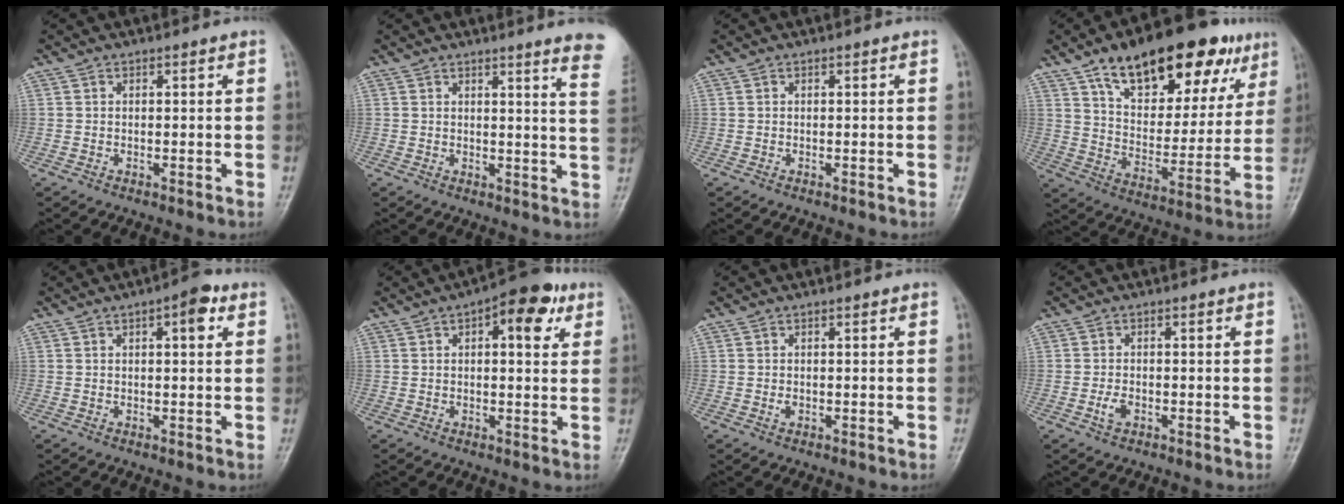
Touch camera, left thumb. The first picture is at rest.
{"total": 8.9, "force": [7.1, -0.2, 5.4], "torque": [-0.046, -0.048, 0.056]}
{"total": 0.0}
{"total": 25.6, "force": [15.0, 11.6, 17.2], "torque": [-0.210, -0.026, 0.236]}
{"total": 4.9, "force": [2.0, 1.7, 4.1], "torque": [-0.047, 0.003, 0.021]}
{"total": 9.9, "force": [4.3, 4.2, 7.9], "torque": [-0.082, 0.002, 0.052]}
{"total": 1.0, "force": [-0.1, 0.7, 0.7], "torque": [-0.009, 0.000, 0.000]}
{"total": 2.3, "force": [-0.8, 1.4, 1.6], "torque": [-0.031, 0.004, -0.016]}